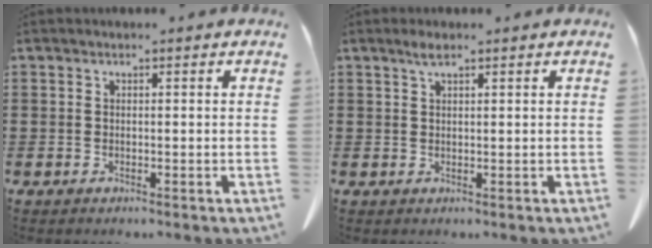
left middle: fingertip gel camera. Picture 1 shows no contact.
{"total": 1.7, "force": [1.0, 0.3, 1.3], "torque": [-0.028, 0.001, 0.017]}